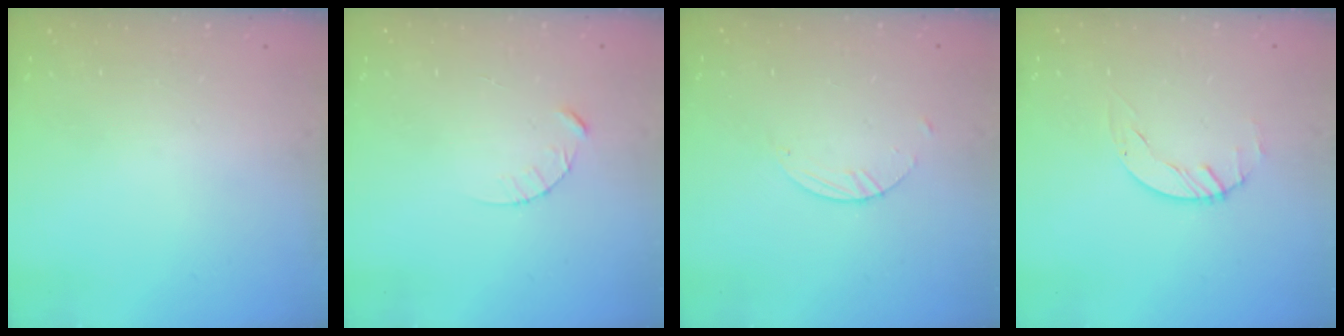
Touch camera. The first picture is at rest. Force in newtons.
{"total": 3.1, "press": 3.1, "slide": 0.3}
{"total": 1.8, "press": 1.8, "slide": 0.1}
{"total": 1.5, "press": 1.5, "slide": 0.2}